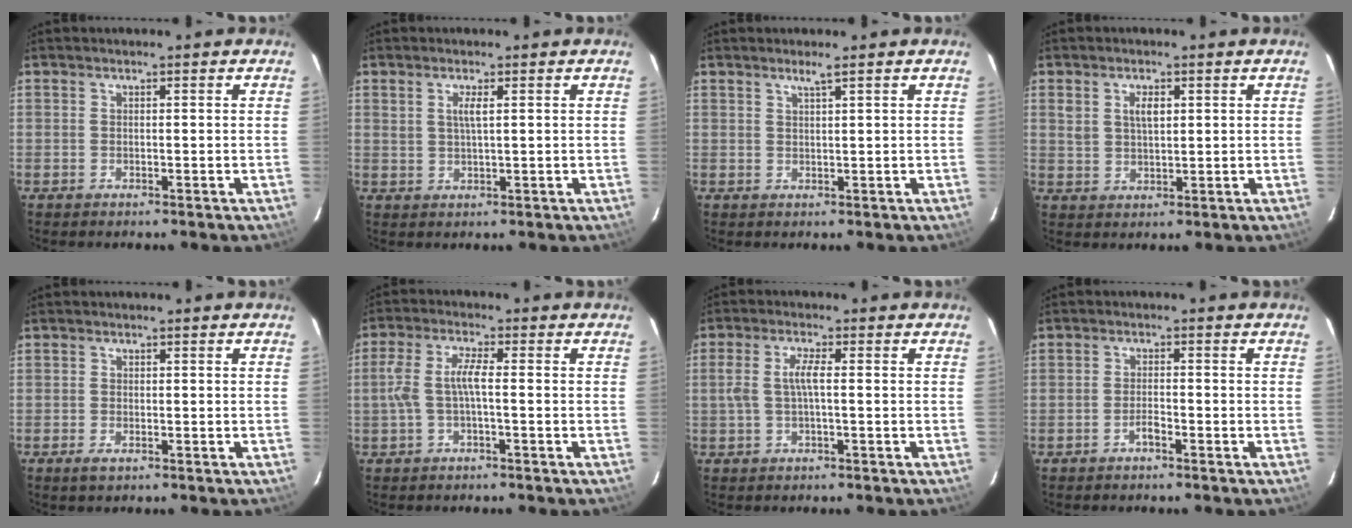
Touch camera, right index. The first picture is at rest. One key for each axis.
{"total": 2.1, "fx": 0.8, "fy": 0.3, "fz": 1.9, "tx": -0.036, "ty": 0.001, "tz": 0.015}
{"total": 1.5, "fx": 1.1, "fy": -0.3, "fz": 1.0, "tx": -0.018, "ty": -0.001, "tz": 0.019}
{"total": 3.7, "fx": 1.3, "fy": 2.2, "fz": 2.7, "tx": -0.049, "ty": 0.005, "tz": 0.027}
{"total": 1.6, "fx": -0.9, "fy": 0.8, "fz": 1.1, "tx": -0.024, "ty": -0.004, "tz": -0.017}
{"total": 4.7, "fx": -1.1, "fy": 0.7, "fz": 4.5, "tx": -0.102, "ty": 0.008, "tz": -0.019}
{"total": 3.9, "fx": -0.4, "fy": 0.5, "fz": 3.9, "tx": -0.080, "ty": 0.005, "tz": -0.004}
{"total": 1.8, "fx": -1.4, "fy": 0.3, "fz": 1.1, "tx": -0.024, "ty": 0.003, "tz": -0.028}